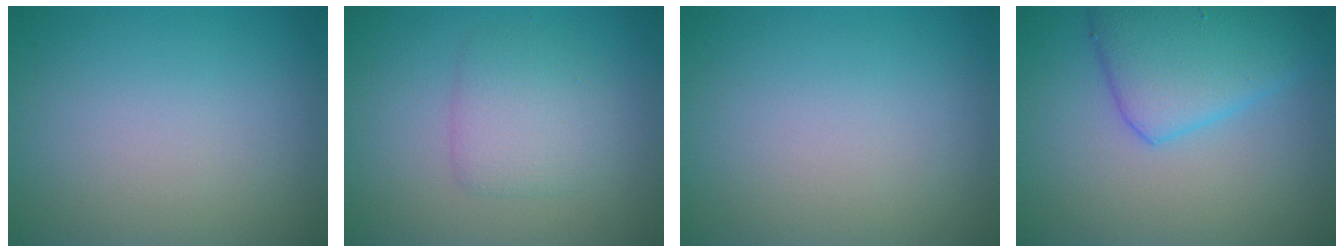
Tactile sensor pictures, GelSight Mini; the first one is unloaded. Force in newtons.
{"total": 2.7, "press": 2.7, "slide": 0.1}
{"total": 0.0}
{"total": 5.4, "press": 5.4, "slide": 0.3}